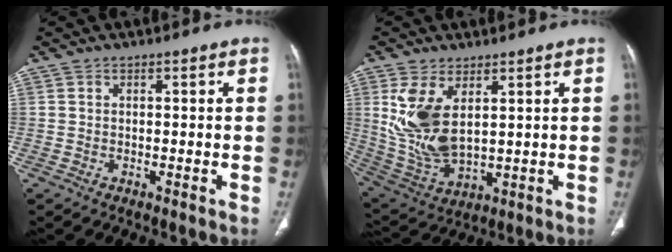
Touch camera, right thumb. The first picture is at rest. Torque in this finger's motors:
{"motor_torque": [1.51, 2.69, 1.70, 0.65, 0.19]}